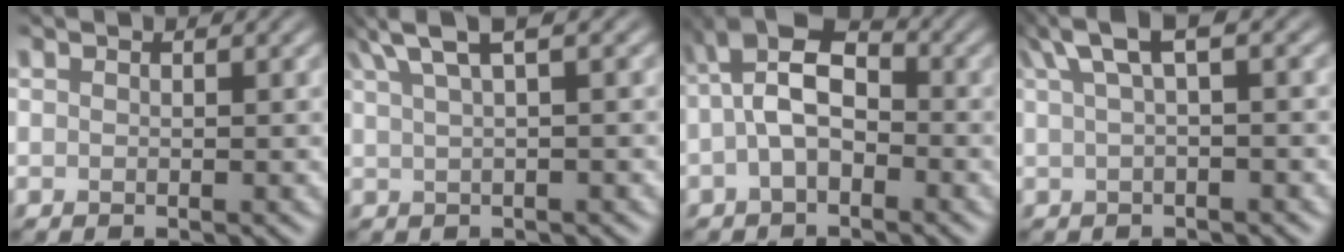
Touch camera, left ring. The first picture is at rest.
{"total": 3.3, "force": [2.2, 0.2, 2.4], "torque": [-0.040, 0.015, 0.043]}
{"total": 5.3, "force": [-0.8, 3.1, 4.2], "torque": [-0.084, 0.016, -0.026]}
{"total": 3.3, "force": [1.5, 0.5, 2.9], "torque": [-0.048, 0.012, 0.027]}